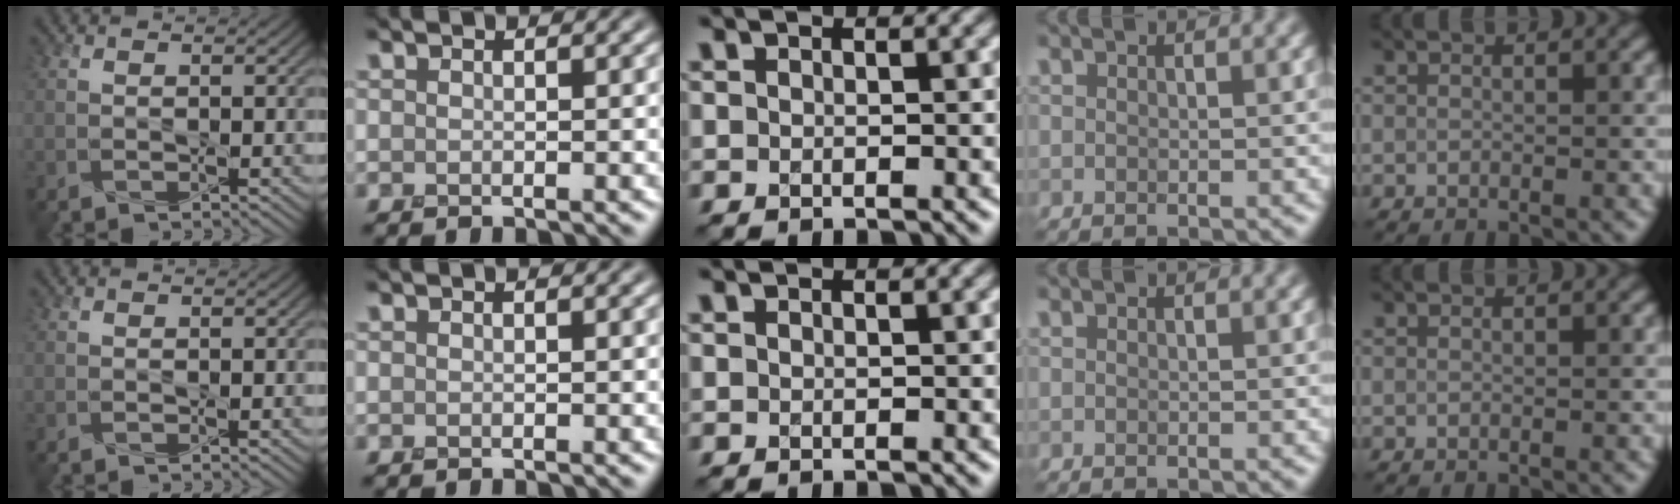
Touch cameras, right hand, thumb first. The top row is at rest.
{}